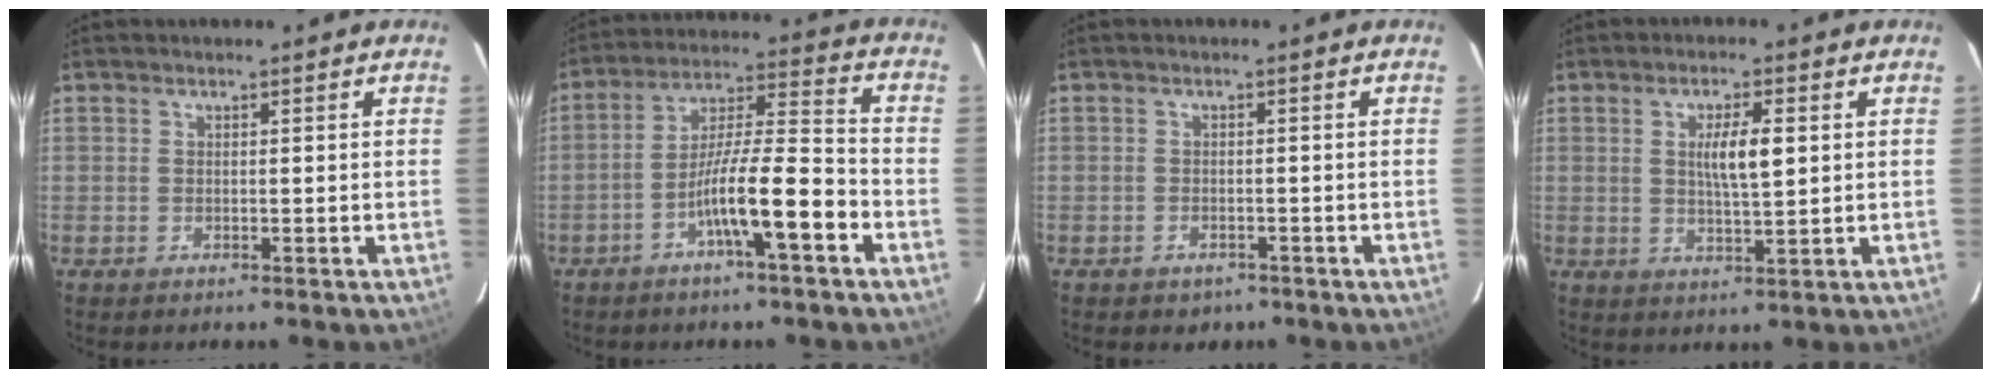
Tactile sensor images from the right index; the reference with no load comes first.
{"total": 11.4, "force": [-5.2, 0.7, 10.1], "torque": [-0.177, 0.016, -0.089]}
{"total": 2.1, "force": [-1.4, 1.5, 0.4], "torque": [-0.009, 0.005, -0.012]}
{"total": 5.6, "force": [1.1, 0.9, 5.4], "torque": [-0.095, 0.001, 0.022]}